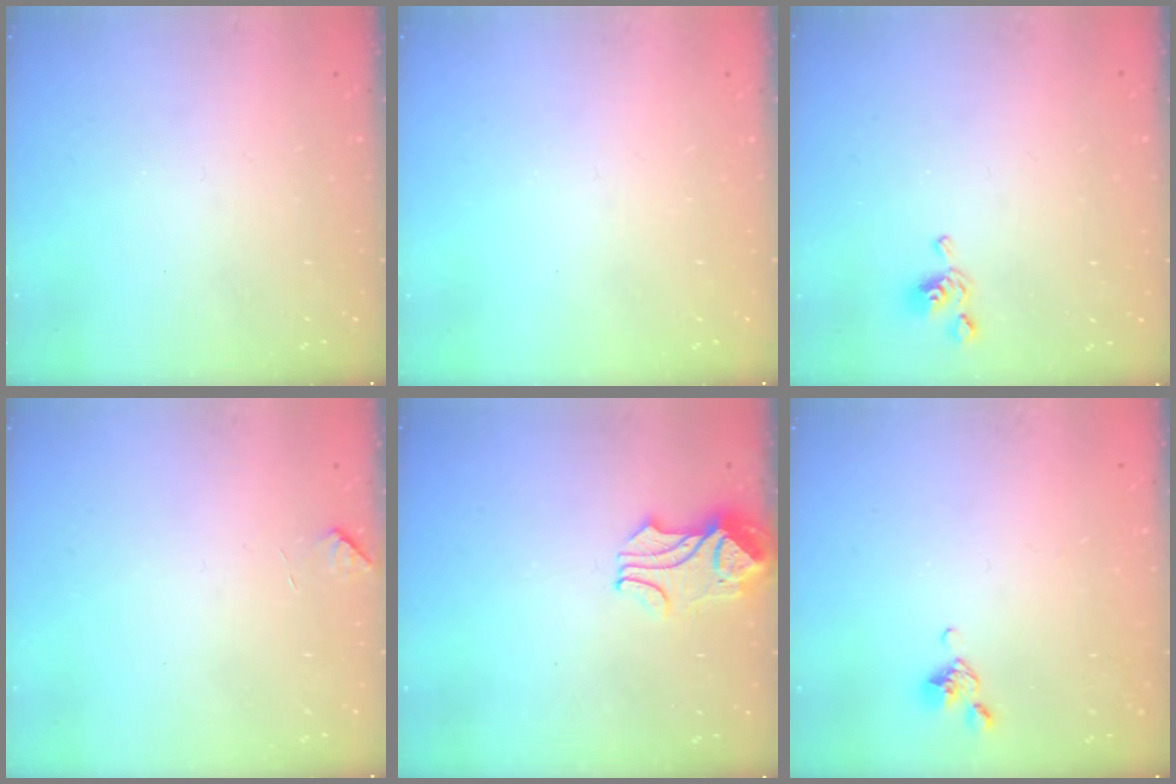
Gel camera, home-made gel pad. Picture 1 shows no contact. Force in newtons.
{"total": 0.0}
{"total": 4.3, "press": 4.3, "slide": 0.6}
{"total": 2.7, "press": 2.7, "slide": 0.6}
{"total": 2.2, "press": 2.1, "slide": 0.7}
{"total": 6.7, "press": 6.7, "slide": 0.5}